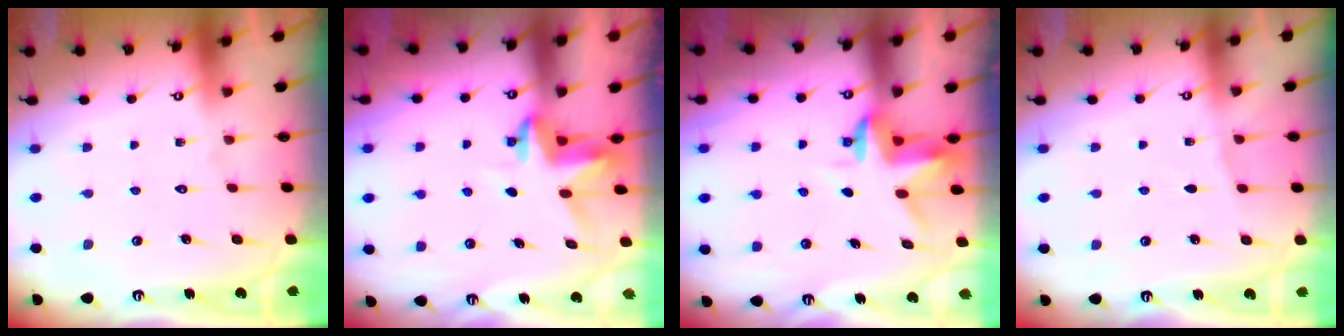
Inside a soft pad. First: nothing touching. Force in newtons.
{"total": 3.7, "press": 3.7, "slide": 0.3}
{"total": 3.4, "press": 3.3, "slide": 0.4}
{"total": 2.2, "press": 2.2, "slide": 0.4}